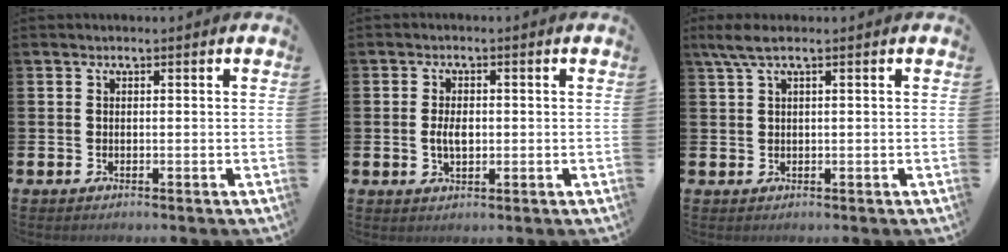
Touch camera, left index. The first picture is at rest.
{"total": 2.9, "force": [-0.2, 1.7, 2.4], "torque": [-0.038, 0.003, -0.007]}
{"total": 2.6, "force": [1.3, 0.3, 2.2], "torque": [-0.050, 0.005, 0.025]}